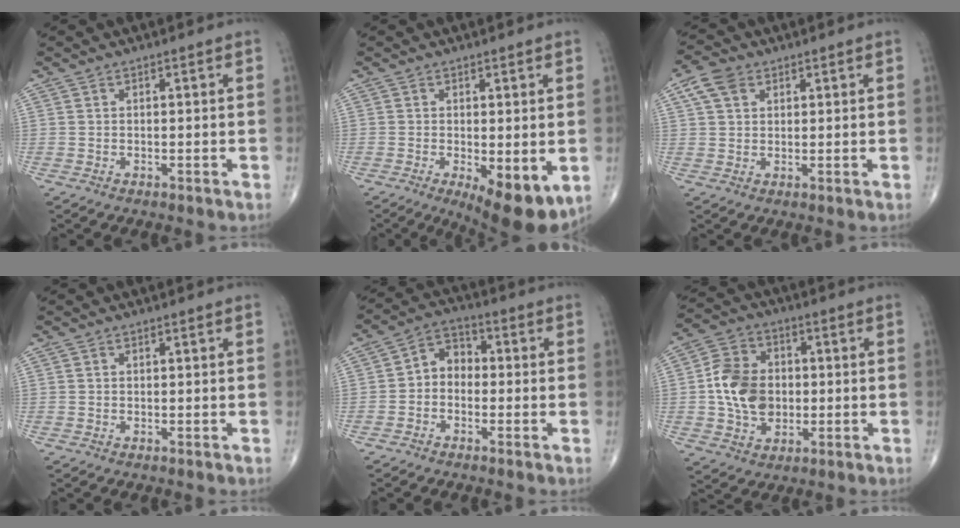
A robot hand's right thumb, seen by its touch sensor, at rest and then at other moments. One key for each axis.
{"total": 9.8, "fx": -2.6, "fy": 3.6, "fz": 8.8, "tx": -0.120, "ty": -0.023, "tz": -0.028}
{"total": 5.1, "fx": 2.3, "fy": 3.6, "fz": 2.9, "tx": -0.047, "ty": 0.007, "tz": 0.043}
{"total": 0.0}
{"total": 5.8, "fx": -0.9, "fy": 4.6, "fz": 3.5, "tx": -0.034, "ty": 0.026, "tz": -0.036}
{"total": 12.2, "fx": -0.3, "fy": 9.3, "fz": 7.9, "tx": -0.122, "ty": 0.015, "tz": -0.007}